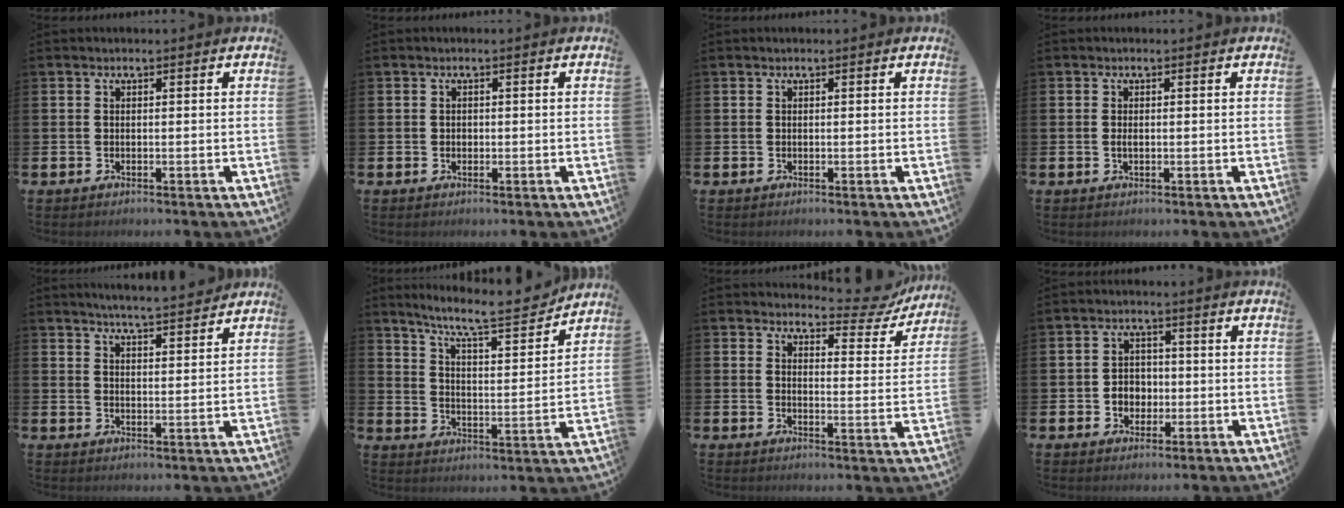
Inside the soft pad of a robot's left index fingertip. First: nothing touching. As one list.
[{"total": 0.6, "force": [0.0, 0.6, 0.1], "torque": [0.001, 0.004, -0.002]}, {"total": 0.0}, {"total": 0.8, "force": [0.0, 0.4, 0.7], "torque": [-0.017, 0.004, -0.001]}, {"total": 4.9, "force": [4.9, -0.3, 0.6], "torque": [-0.019, -0.030, 0.086]}, {"total": 9.2, "force": [8.3, 1.0, 3.9], "torque": [-0.098, -0.053, 0.141]}, {"total": 4.4, "force": [4.0, 1.5, 0.8], "torque": [-0.005, -0.035, 0.061]}, {"total": 3.1, "force": [-0.6, 2.8, 1.3], "torque": [-0.020, 0.003, -0.019]}]